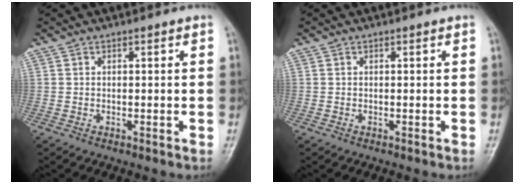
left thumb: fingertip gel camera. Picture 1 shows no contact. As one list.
[{"total": 0.0}]